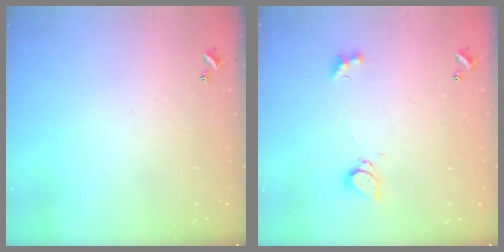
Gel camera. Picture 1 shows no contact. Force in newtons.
{"total": 1.0, "press": 0.9, "slide": 0.4}